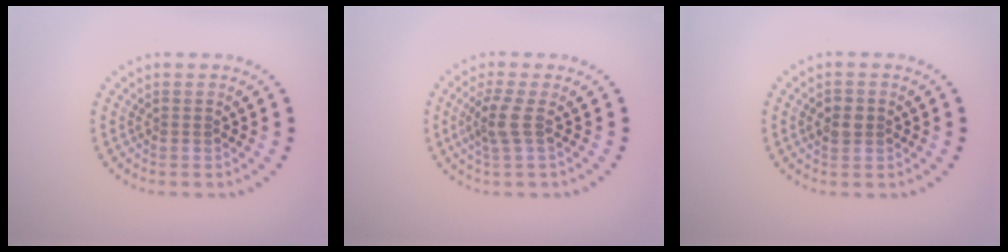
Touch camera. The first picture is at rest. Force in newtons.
{"total": 2.3, "press": 1.8, "slide": 1.4}
{"total": 1.8, "press": 1.7, "slide": 0.3}